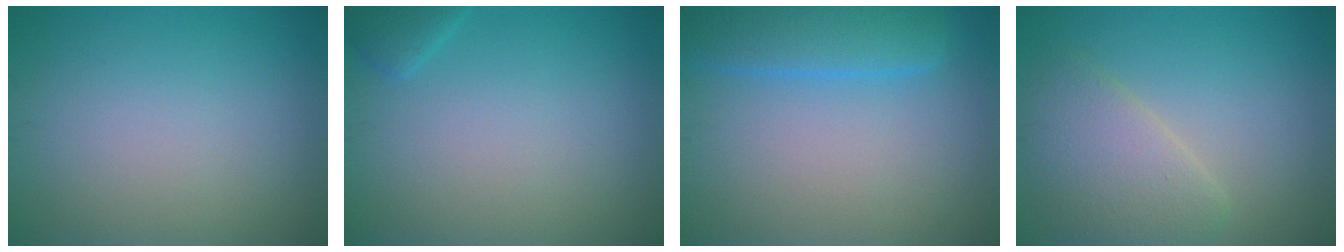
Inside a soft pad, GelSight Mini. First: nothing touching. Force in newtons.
{"total": 1.3, "press": 1.3, "slide": 0.1}
{"total": 4.8, "press": 4.8, "slide": 0.2}
{"total": 4.3, "press": 4.3, "slide": 0.3}